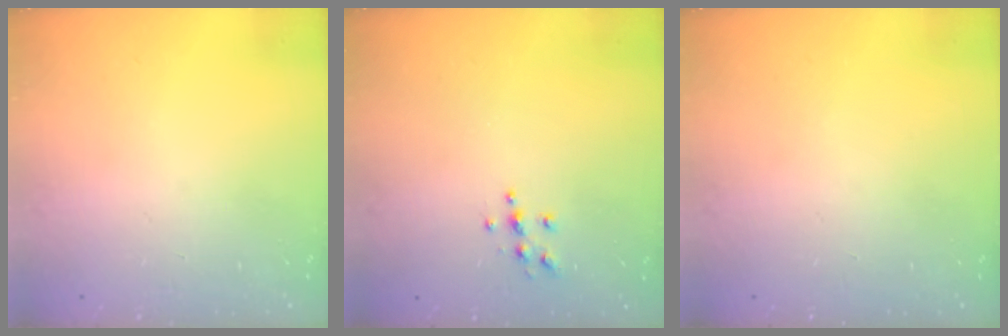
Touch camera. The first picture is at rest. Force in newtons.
{"total": 5.5, "press": 5.5, "slide": 0.4}
{"total": 0.0}